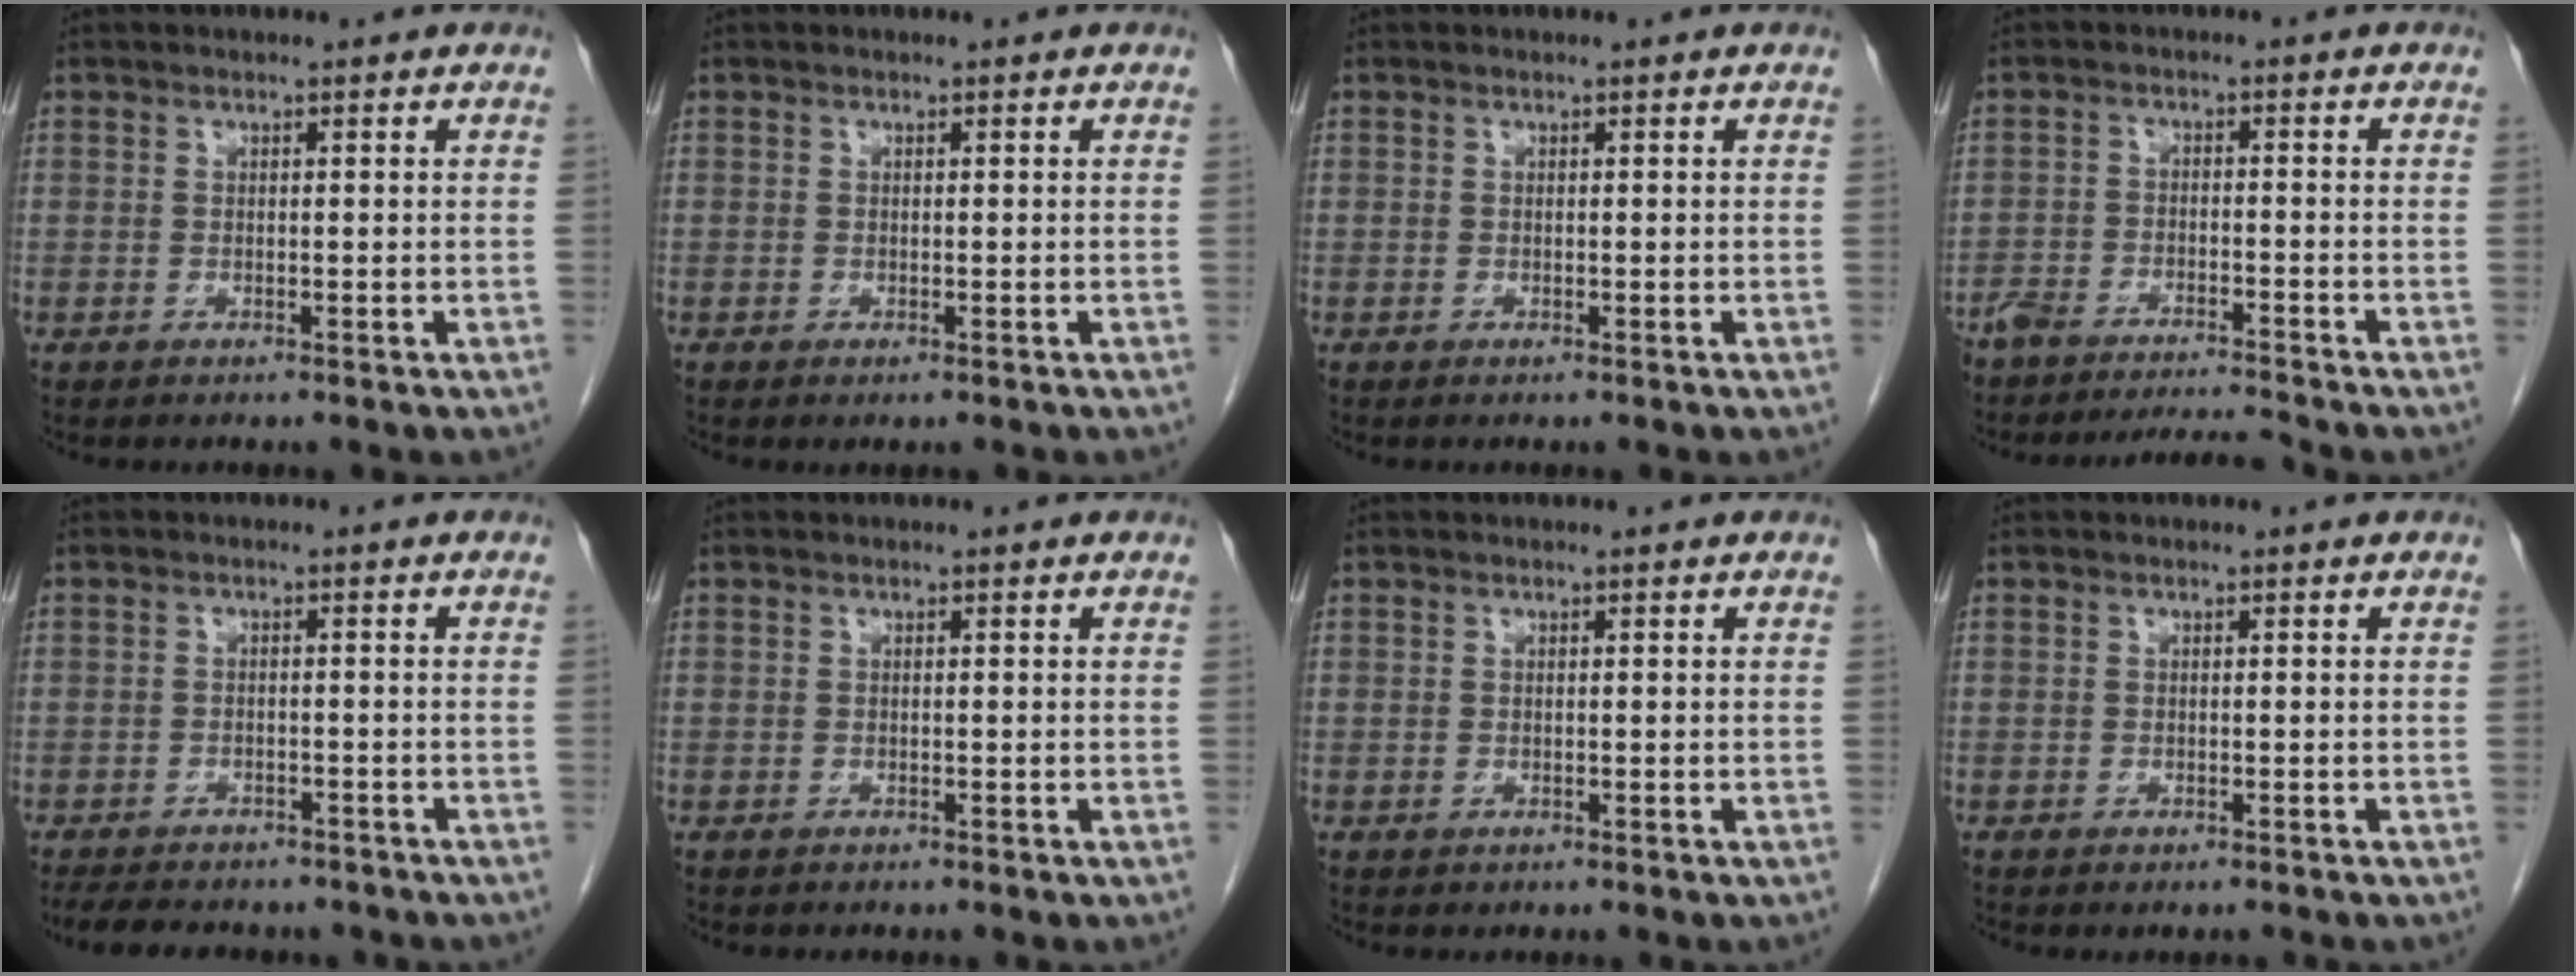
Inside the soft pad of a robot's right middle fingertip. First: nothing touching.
{"total": 0.6, "force": [-0.4, 0.1, 0.5], "torque": [-0.012, -0.003, -0.003]}
{"total": 0.0}
{"total": 7.3, "force": [-7.0, 0.0, 1.9], "torque": [-0.031, 0.004, -0.117]}
{"total": 12.3, "force": [-10.4, 4.4, 4.7], "torque": [-0.095, -0.002, -0.130]}
{"total": 0.0}
{"total": 0.0}
{"total": 1.4, "force": [-1.3, 0.3, 0.6], "torque": [-0.010, -0.004, -0.016]}